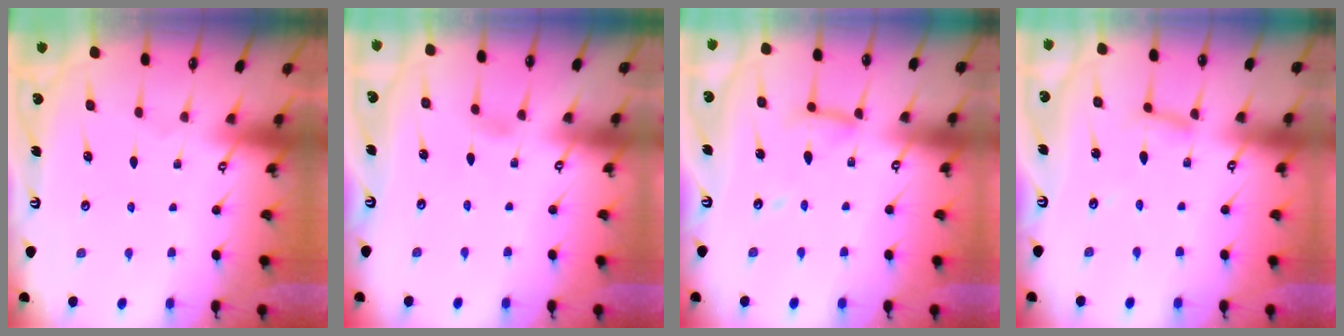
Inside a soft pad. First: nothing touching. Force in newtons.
{"total": 3.5, "press": 3.5, "slide": 0.4}
{"total": 10.3, "press": 10.3, "slide": 0.9}
{"total": 3.5, "press": 3.5, "slide": 0.2}